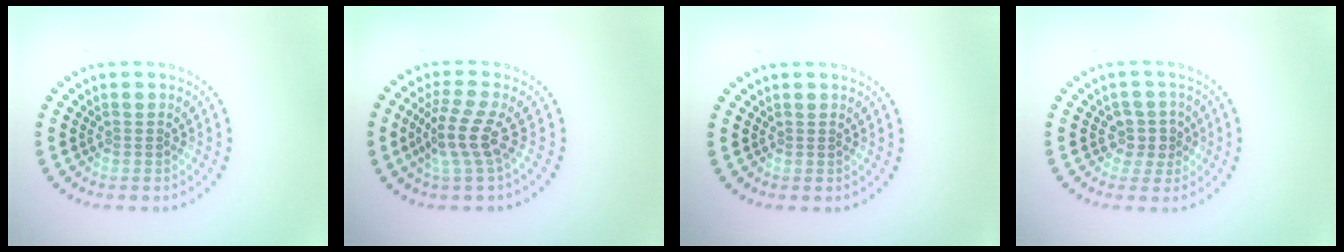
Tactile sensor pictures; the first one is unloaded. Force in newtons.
{"total": 3.4, "press": 2.8, "slide": 1.9}
{"total": 0.0}
{"total": 2.3, "press": 2.1, "slide": 0.9}